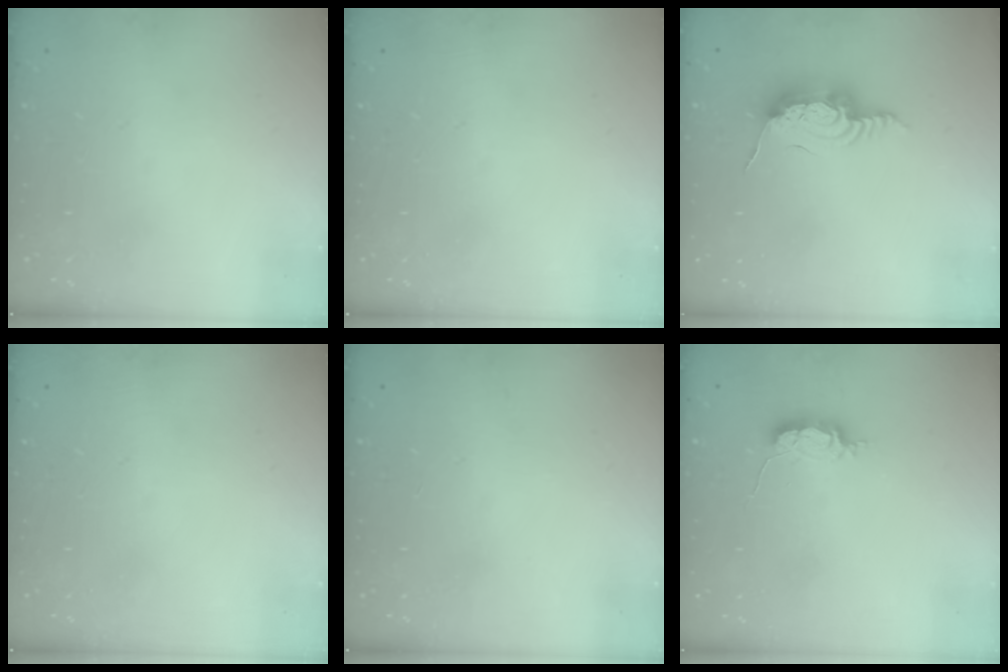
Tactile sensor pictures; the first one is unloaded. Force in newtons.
{"total": 0.0}
{"total": 11.9, "press": 11.9, "slide": 0.8}
{"total": 0.0}
{"total": 1.1, "press": 1.1, "slide": 0.3}
{"total": 5.2, "press": 5.1, "slide": 0.4}